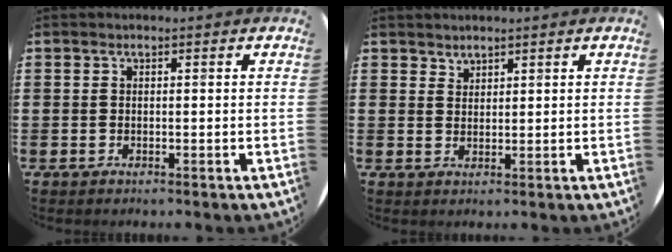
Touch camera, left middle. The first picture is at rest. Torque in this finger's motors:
{"motor_torque": [-0.30, 0.13, 0.02, -0.01]}